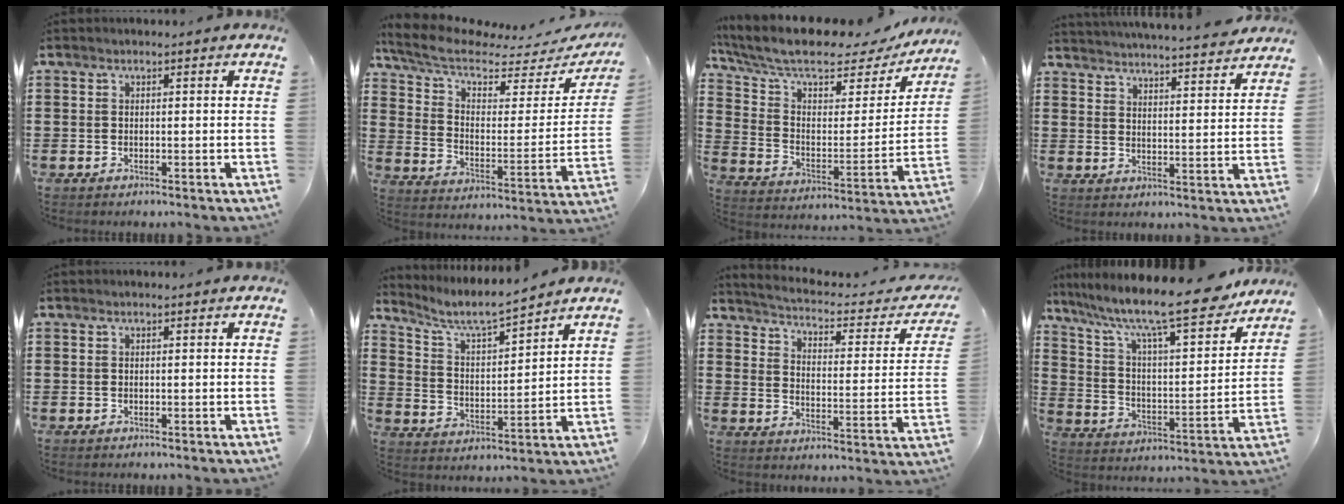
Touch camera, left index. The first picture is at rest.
{"total": 7.3, "force": [5.7, 2.4, 3.9], "torque": [-0.101, -0.035, 0.096]}
{"total": 10.3, "force": [8.1, 2.7, 5.7], "torque": [-0.143, -0.045, 0.140]}
{"total": 4.3, "force": [4.2, -0.6, 0.2], "torque": [-0.016, -0.039, 0.070]}
{"total": 0.0}
{"total": 6.1, "force": [5.4, 0.3, 2.9], "torque": [-0.078, -0.035, 0.088]}
{"total": 2.5, "force": [2.3, -0.1, 1.0], "torque": [-0.040, -0.027, 0.028]}
{"total": 13.3, "force": [10.9, 1.7, 7.5], "torque": [-0.158, -0.072, 0.178]}